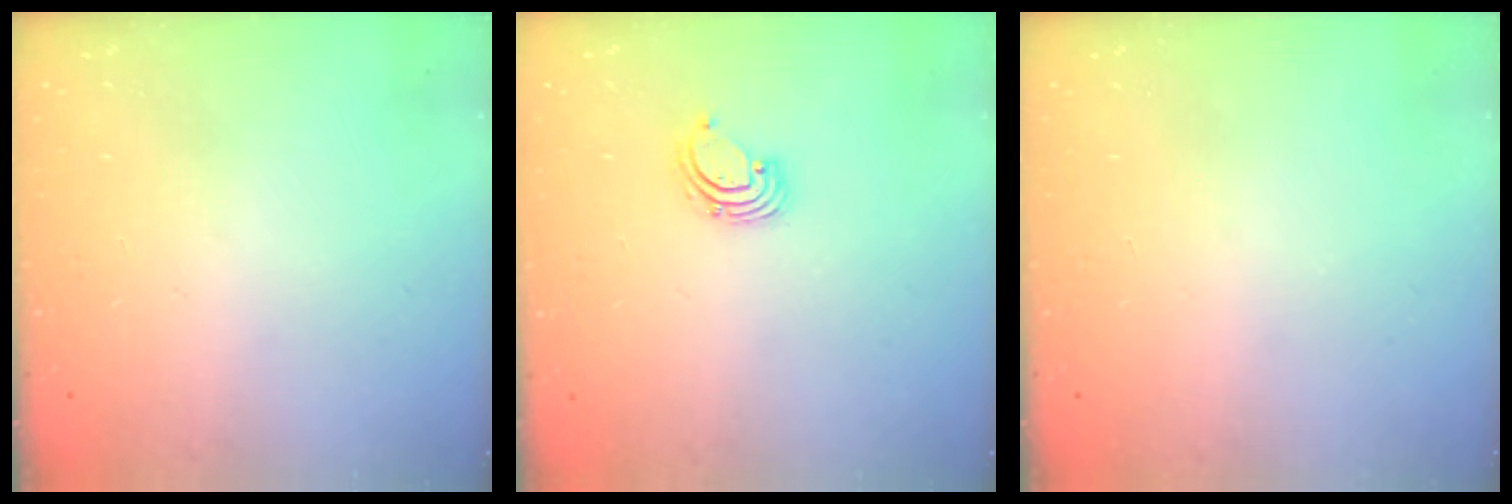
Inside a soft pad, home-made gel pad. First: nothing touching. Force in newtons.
{"total": 2.3, "press": 2.3, "slide": 0.2}
{"total": 0.0}